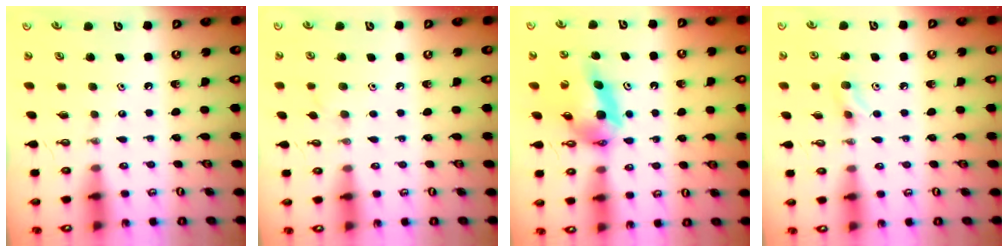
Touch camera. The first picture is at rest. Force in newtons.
{"total": 4.8, "press": 4.6, "slide": 1.4}
{"total": 10.5, "press": 10.4, "slide": 1.1}
{"total": 4.7, "press": 4.5, "slide": 1.5}